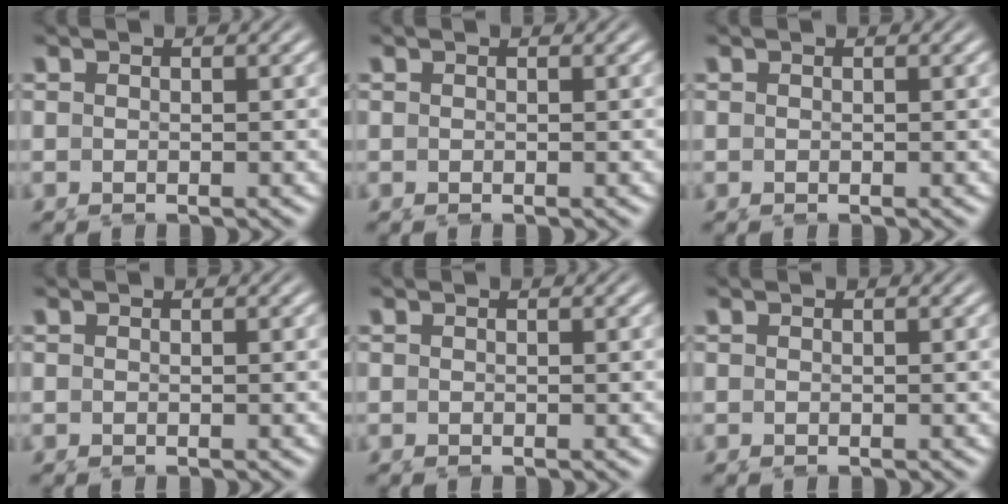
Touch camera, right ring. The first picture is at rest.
{"total": 0.0}
{"total": 0.0}
{"total": 0.0}
{"total": 0.0}
{"total": 0.0}